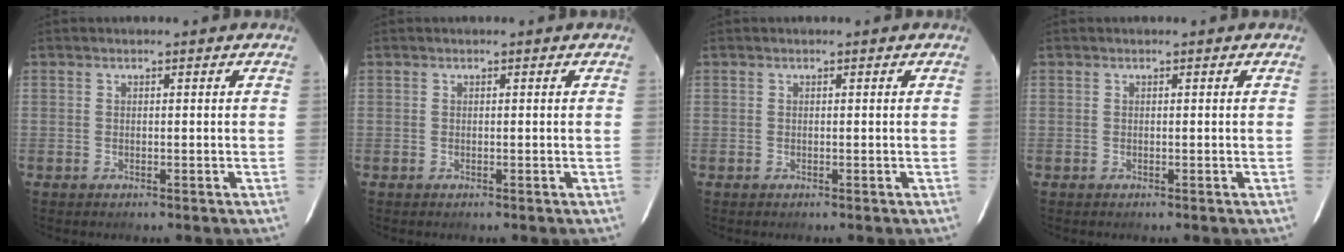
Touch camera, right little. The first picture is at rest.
{"total": 0.0}
{"total": 0.0}
{"total": 0.0}